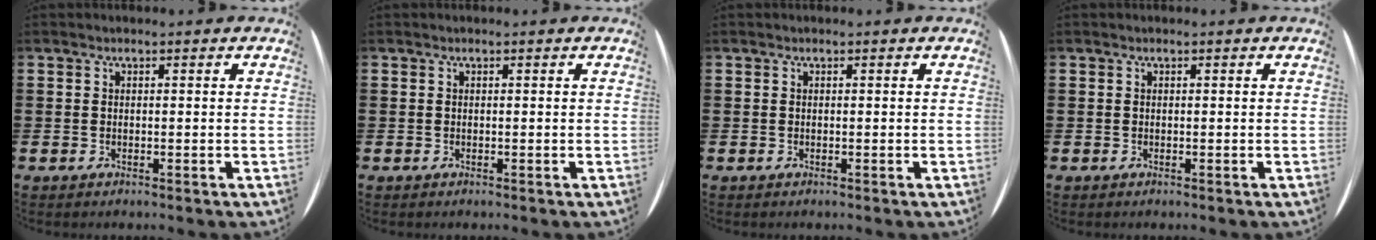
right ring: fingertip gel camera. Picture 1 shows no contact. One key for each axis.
{"total": 0.0}
{"total": 0.0}
{"total": 0.0}